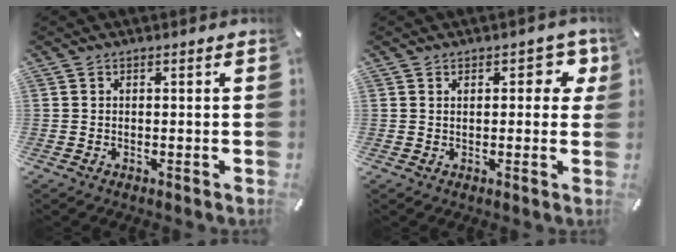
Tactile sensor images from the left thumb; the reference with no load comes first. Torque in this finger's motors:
{"motor_torque": [0.04, -0.16, 0.16, 0.16, 0.00]}